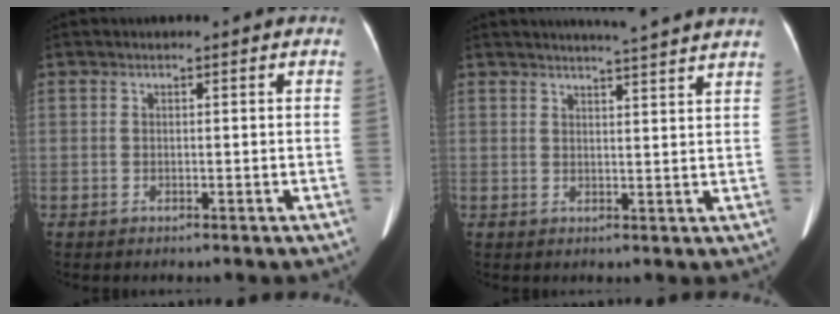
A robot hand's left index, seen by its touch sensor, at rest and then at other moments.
{"total": 9.2, "force": [8.6, -1.0, 3.2], "torque": [-0.046, 0.000, 0.095]}